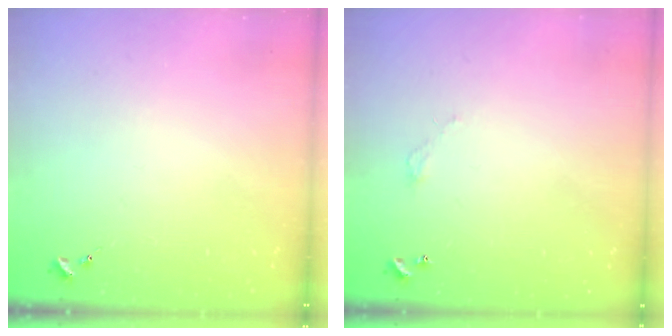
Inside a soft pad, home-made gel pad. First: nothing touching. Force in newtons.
{"total": 2.7, "press": 2.7, "slide": 0.2}